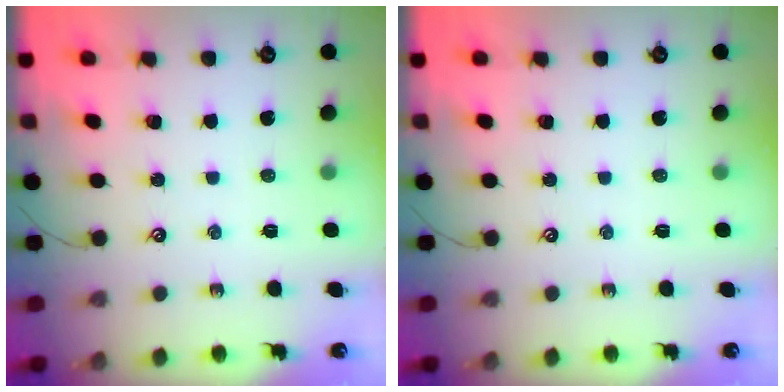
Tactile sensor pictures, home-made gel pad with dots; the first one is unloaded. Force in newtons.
{"total": 0.0}